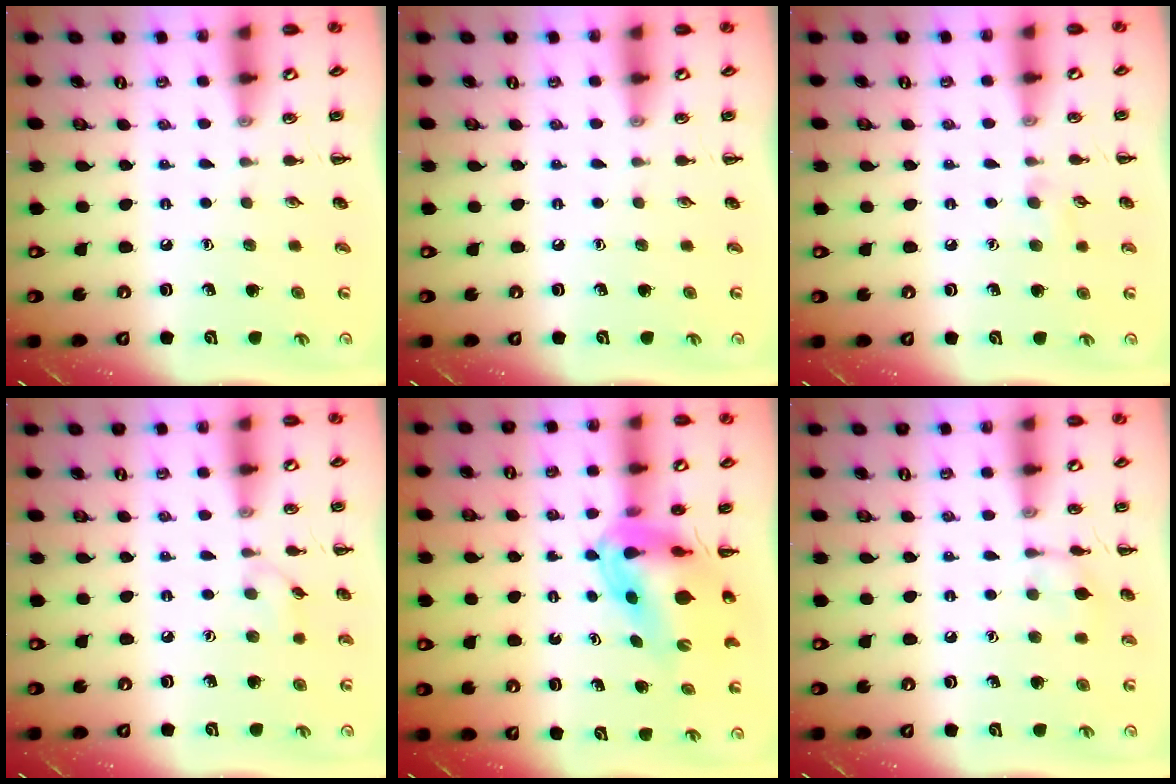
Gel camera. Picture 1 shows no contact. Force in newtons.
{"total": 0.0}
{"total": 4.9, "press": 4.6, "slide": 1.5}
{"total": 4.0, "press": 3.7, "slide": 1.5}
{"total": 10.8, "press": 10.3, "slide": 3.3}
{"total": 7.7, "press": 7.4, "slide": 1.9}